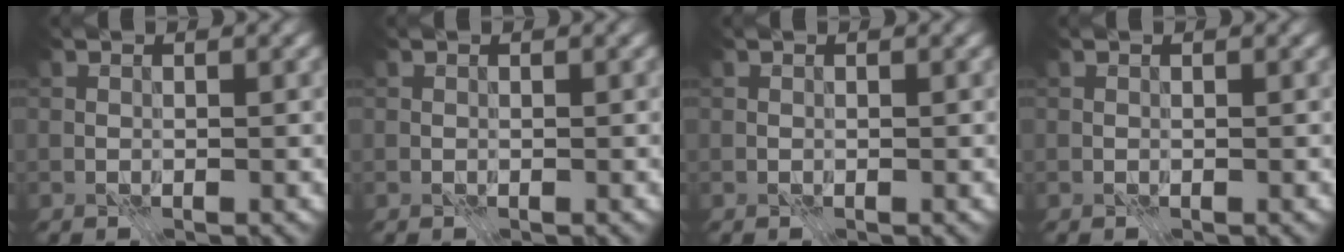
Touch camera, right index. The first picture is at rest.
{"total": 0.0}
{"total": 0.0}
{"total": 0.0}